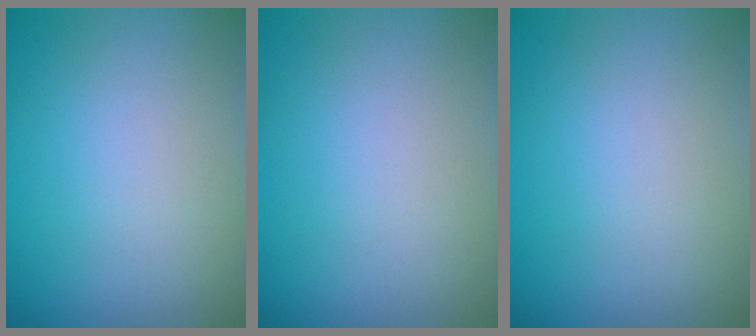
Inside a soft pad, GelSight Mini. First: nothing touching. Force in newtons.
{"total": 0.0}
{"total": 0.0}